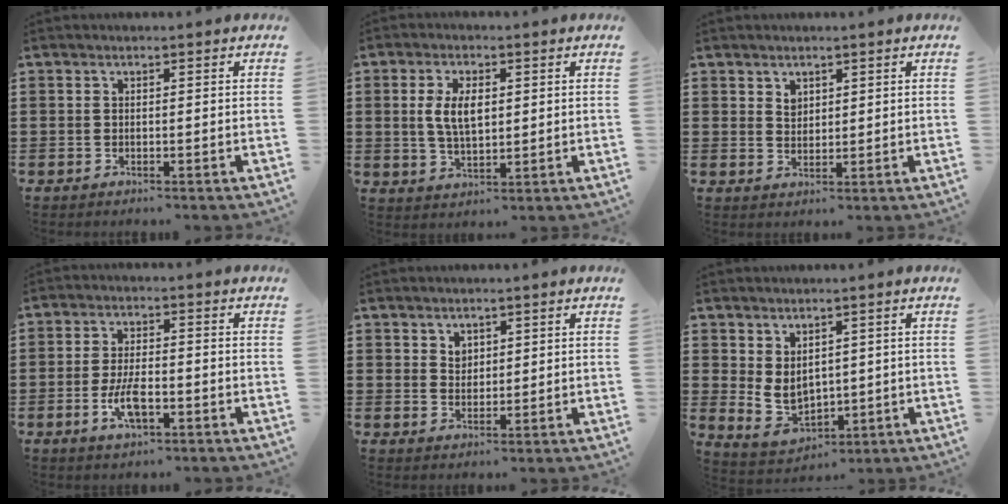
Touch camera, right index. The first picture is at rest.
{"total": 5.7, "force": [0.8, 2.8, 4.9], "torque": [-0.093, 0.007, 0.010]}
{"total": 1.7, "force": [1.3, 1.1, 0.3], "torque": [-0.008, 0.003, 0.025]}
{"total": 5.5, "force": [-1.9, 2.2, 4.7], "torque": [-0.105, -0.001, -0.041]}
{"total": 1.9, "force": [1.4, 1.3, 0.3], "torque": [-0.010, 0.005, 0.026]}
{"total": 5.1, "force": [1.3, 4.0, 2.9], "torque": [-0.078, -0.003, 0.021]}